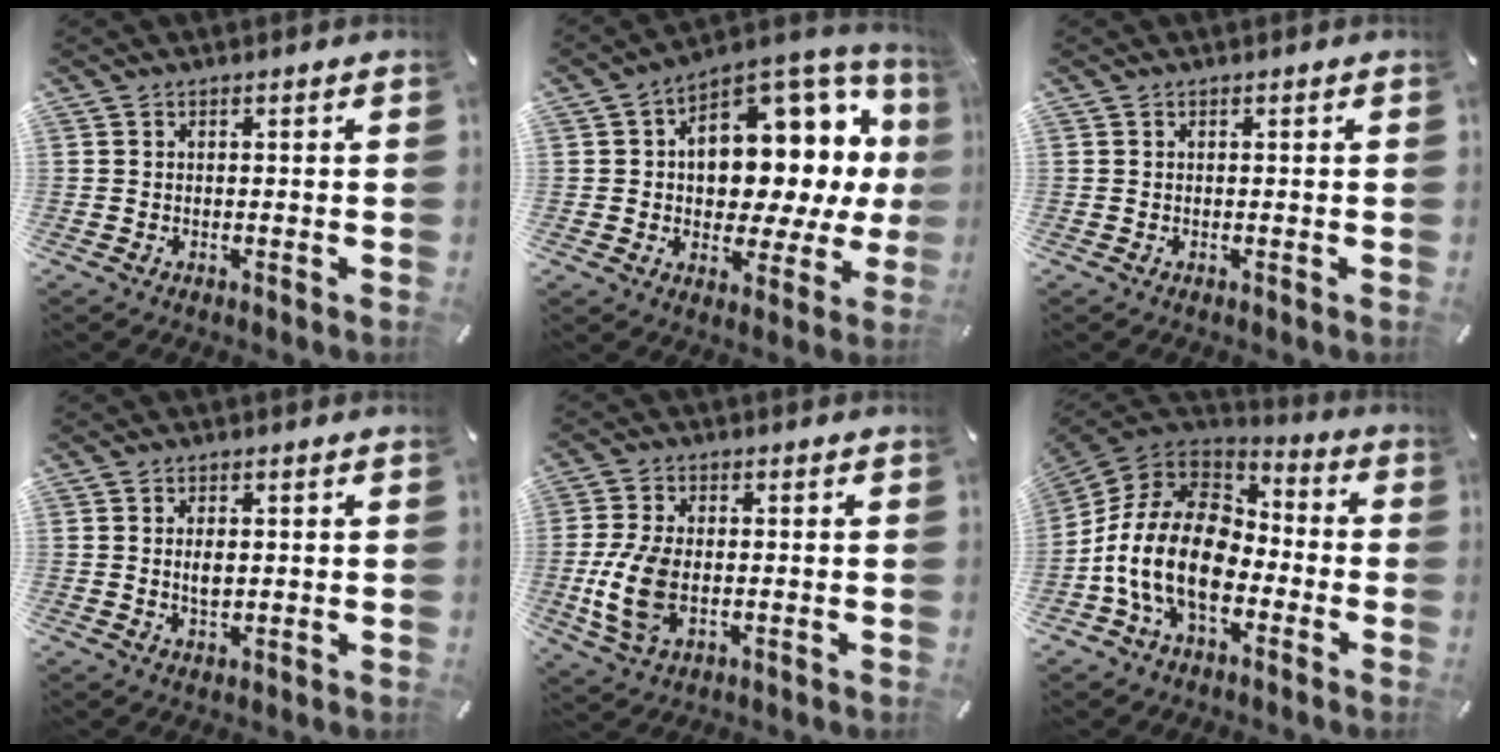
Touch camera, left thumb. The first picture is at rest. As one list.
[{"total": 13.5, "force": [3.2, 9.4, 9.2], "torque": [-0.097, -0.060, 0.050]}, {"total": 0.0}, {"total": 3.1, "force": [0.4, 1.7, 2.5], "torque": [-0.053, -0.001, 0.001]}, {"total": 10.1, "force": [-1.5, 6.1, 8.0], "torque": [-0.179, -0.005, -0.024]}, {"total": 18.7, "force": [-5.8, 12.2, 12.9], "torque": [-0.272, 0.032, -0.102]}]